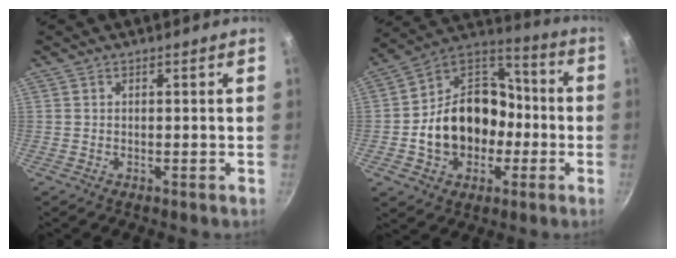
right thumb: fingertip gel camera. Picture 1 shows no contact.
{"total": 19.2, "force": [-3.4, 15.2, 11.3], "torque": [-0.158, 0.059, -0.059]}